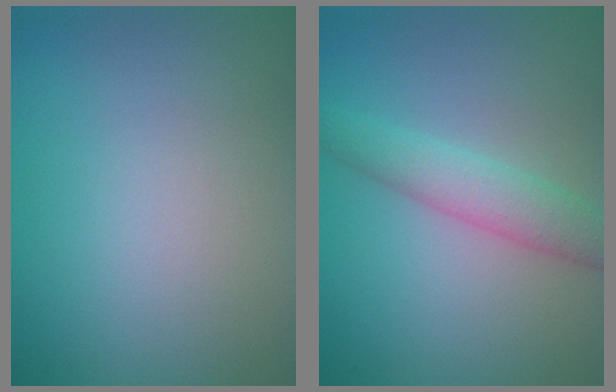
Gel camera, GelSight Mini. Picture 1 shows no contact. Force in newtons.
{"total": 3.3, "press": 3.3, "slide": 0.2}